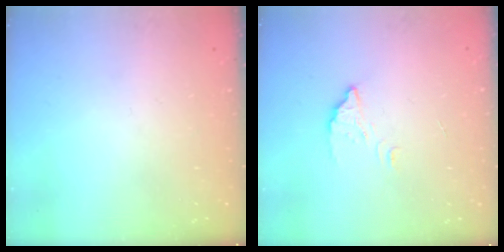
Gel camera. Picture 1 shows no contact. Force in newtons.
{"total": 3.5, "press": 3.5, "slide": 0.5}